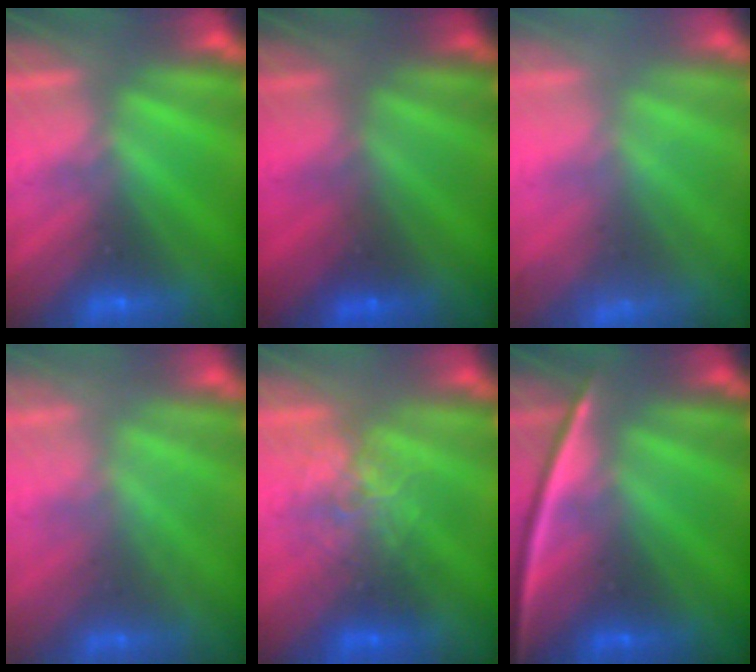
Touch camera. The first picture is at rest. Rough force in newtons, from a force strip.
{"total": 1.6}
{"total": 1.0}
{"total": 2.2}
{"total": 2.5}
{"total": 2.3}